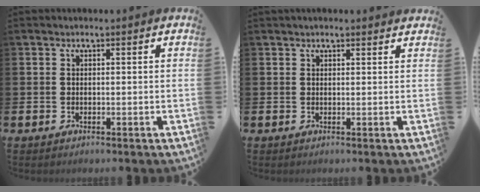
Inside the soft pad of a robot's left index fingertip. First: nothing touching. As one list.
[{"total": 1.4, "force": [1.4, 0.1, 0.3], "torque": [-0.007, 0.002, 0.025]}]